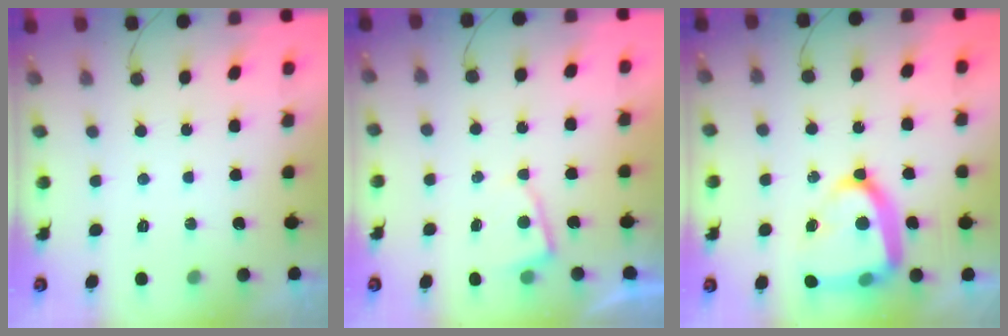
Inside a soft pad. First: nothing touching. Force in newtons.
{"total": 3.2, "press": 3.2, "slide": 0.5}
{"total": 16.7, "press": 16.6, "slide": 1.6}